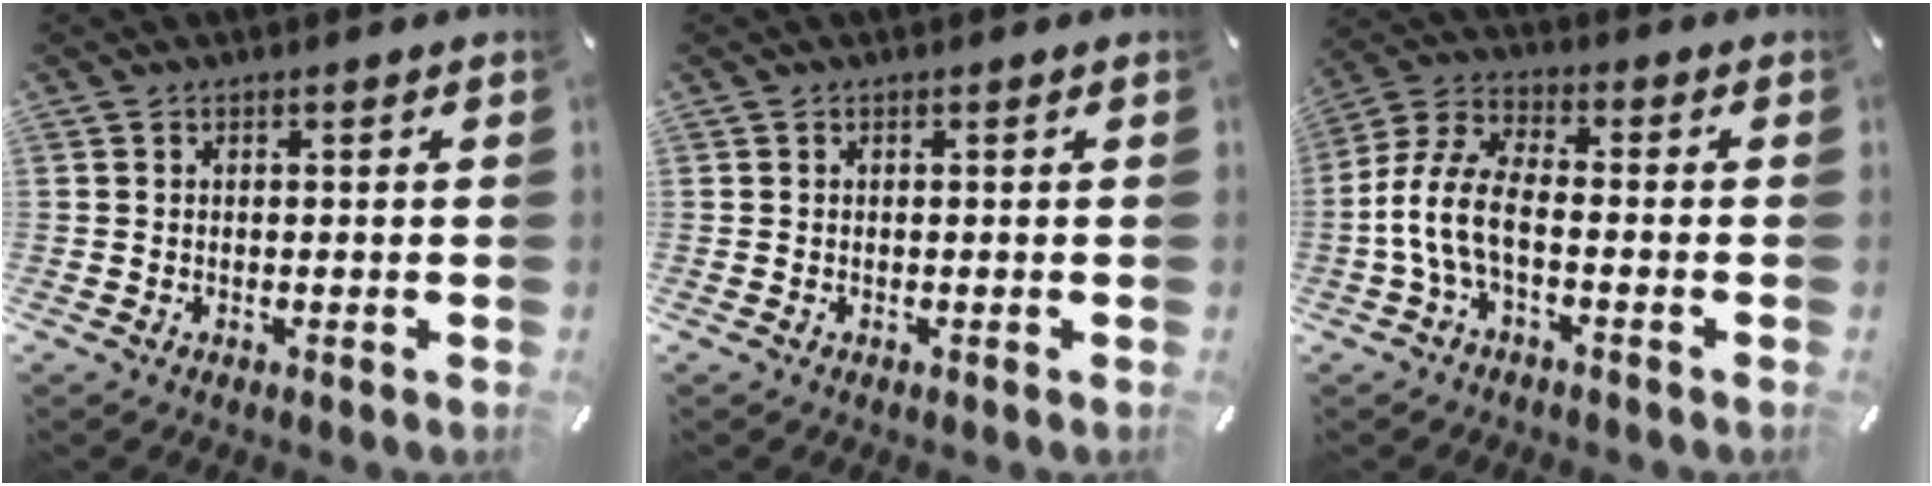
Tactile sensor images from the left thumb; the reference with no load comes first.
{"total": 0.0}
{"total": 9.0, "force": [-3.1, 4.3, 7.3], "torque": [-0.167, -0.002, -0.059]}